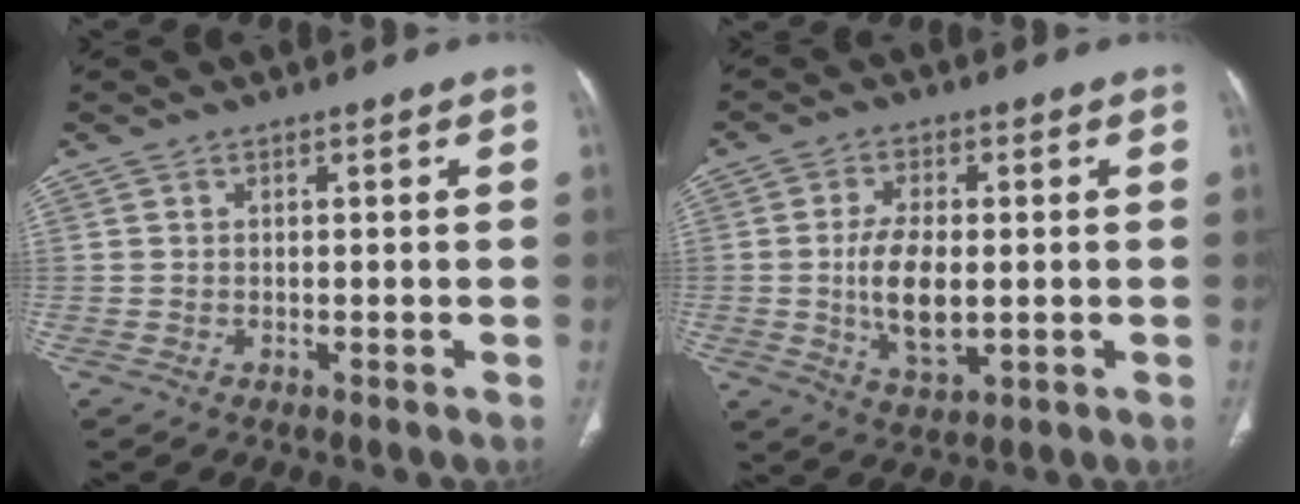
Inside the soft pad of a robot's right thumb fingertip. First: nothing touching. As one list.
[{"total": 9.1, "force": [-0.6, 4.5, 7.9], "torque": [-0.147, -0.008, -0.006]}]